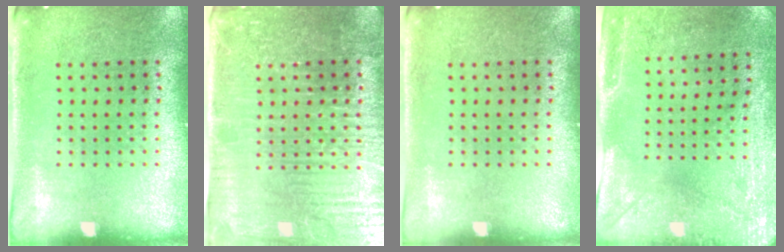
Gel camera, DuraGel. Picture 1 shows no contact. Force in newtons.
{"total": 4.7, "press": 4.5, "slide": 1.6}
{"total": 0.0}
{"total": 3.0, "press": 2.4, "slide": 1.8}